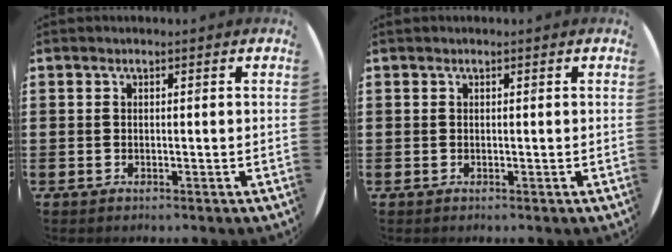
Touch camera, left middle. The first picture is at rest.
{"total": 0.0}